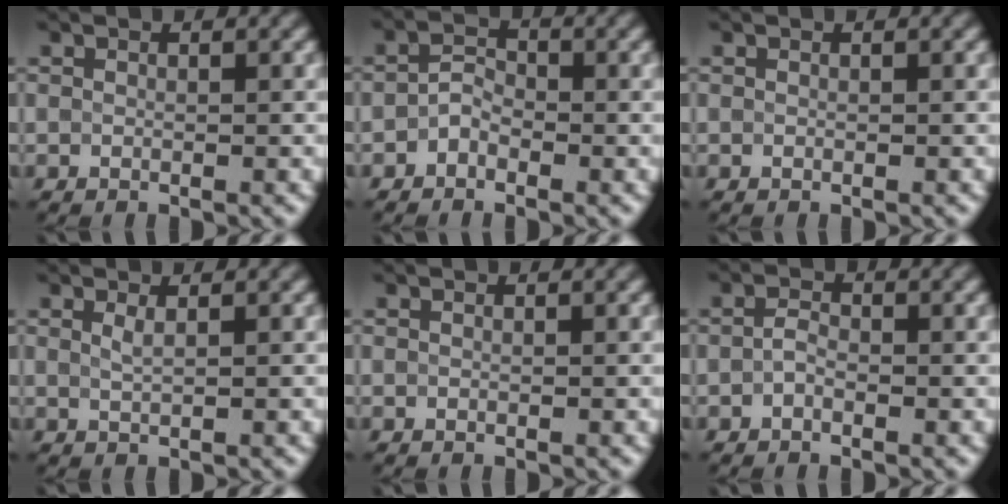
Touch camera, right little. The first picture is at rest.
{"total": 1.7, "force": [-1.0, 1.1, 0.9], "torque": [-0.017, 0.009, -0.022]}
{"total": 0.0}
{"total": 1.0, "force": [0.5, 0.4, 0.8], "torque": [-0.015, 0.000, 0.009]}
{"total": 0.0}
{"total": 1.1, "force": [-0.5, 0.6, 0.8], "torque": [-0.018, 0.004, -0.013]}